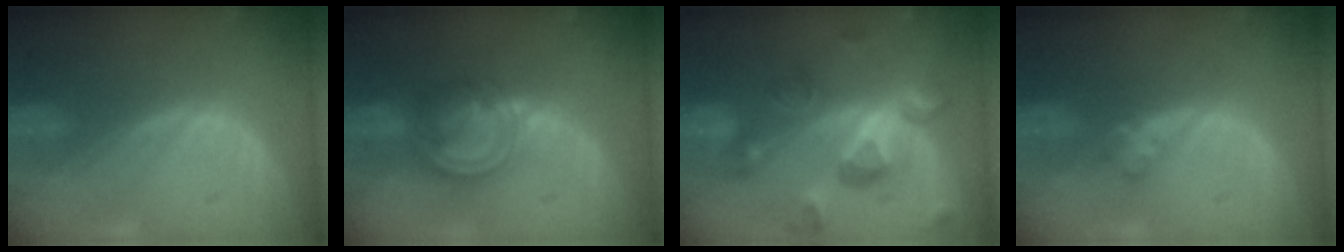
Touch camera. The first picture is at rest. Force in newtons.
{"total": 7.4, "press": 6.5, "slide": 3.5}
{"total": 10.5, "press": 9.4, "slide": 4.7}
{"total": 1.7, "press": 1.7, "slide": 0.3}